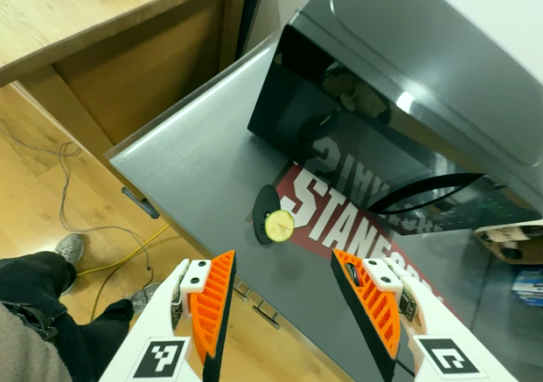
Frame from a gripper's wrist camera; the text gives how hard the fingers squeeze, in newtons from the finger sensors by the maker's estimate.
{"total": 0.0}